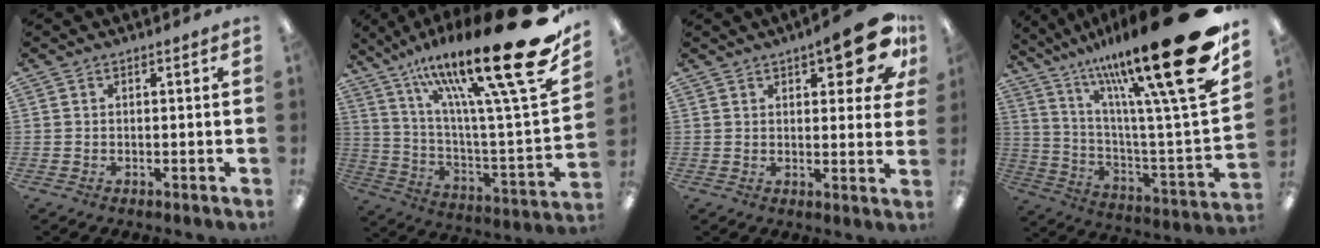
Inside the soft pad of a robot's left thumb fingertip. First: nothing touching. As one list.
[{"total": 28.4, "force": [16.2, 5.2, 22.8], "torque": [-0.361, -0.102, 0.255]}, {"total": 12.2, "force": [6.6, 3.9, 9.5], "torque": [-0.114, -0.031, 0.103]}, {"total": 30.5, "force": [16.3, 6.2, 25.0], "torque": [-0.380, -0.116, 0.264]}]